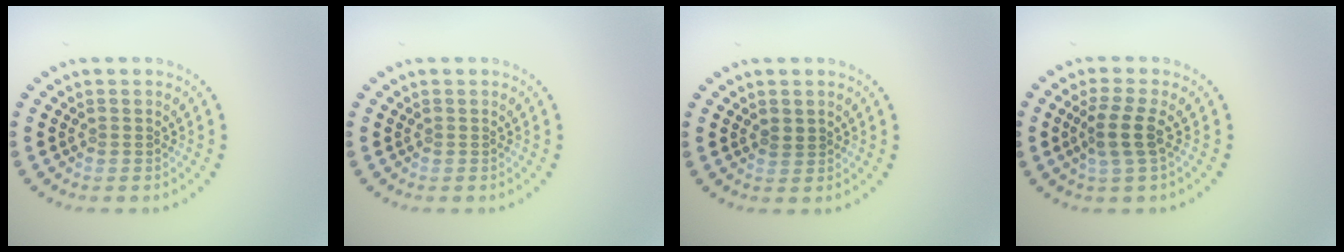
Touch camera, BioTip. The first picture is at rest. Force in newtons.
{"total": 0.0}
{"total": 0.9, "press": 0.9, "slide": 0.1}
{"total": 2.7, "press": 2.1, "slide": 1.7}